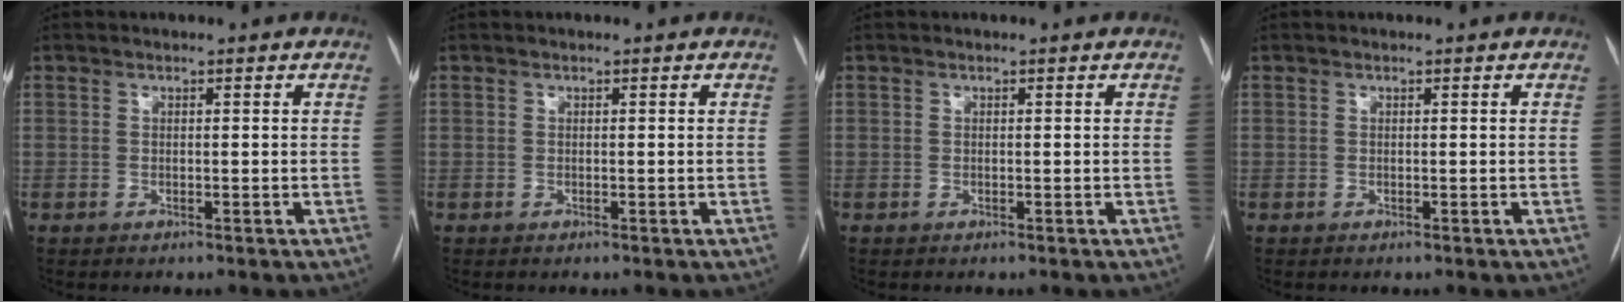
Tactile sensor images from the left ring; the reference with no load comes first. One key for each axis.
{"total": 0.0}
{"total": 0.0}
{"total": 0.0}